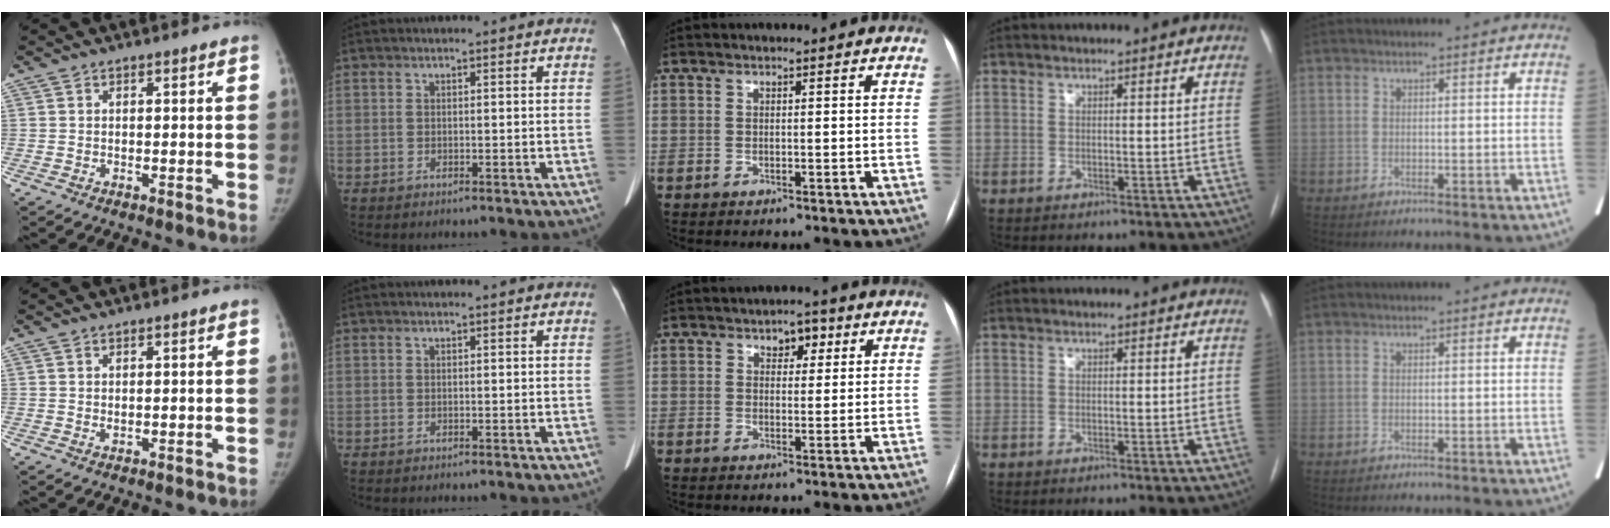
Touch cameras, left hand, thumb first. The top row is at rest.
{"thumb": {"total": 0.7, "force": [0.2, 0.4, 0.6], "torque": [-0.006, -0.002, 0.004]}, "index": {"total": 0.5, "force": [0.5, 0.1, 0.1], "torque": [-0.004, 0.010, 0.007]}, "middle": {"total": 3.4, "force": [1.8, 2.0, 2.1], "torque": [-0.026, 0.009, 0.025]}}